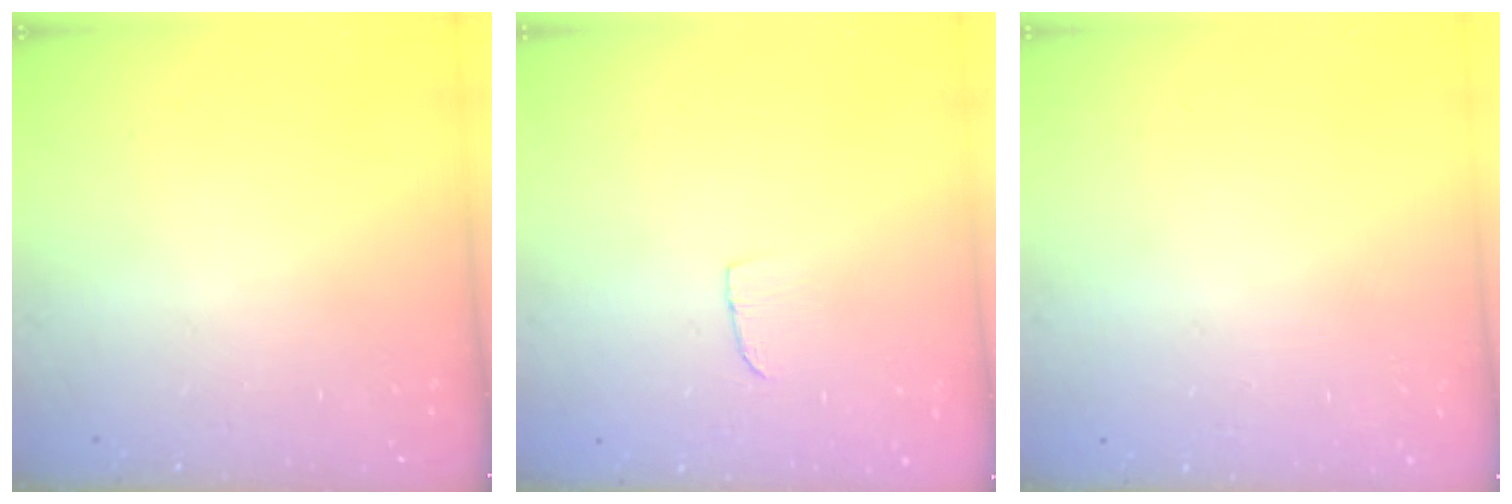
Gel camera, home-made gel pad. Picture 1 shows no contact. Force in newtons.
{"total": 4.2, "press": 4.2, "slide": 0.4}
{"total": 0.0}